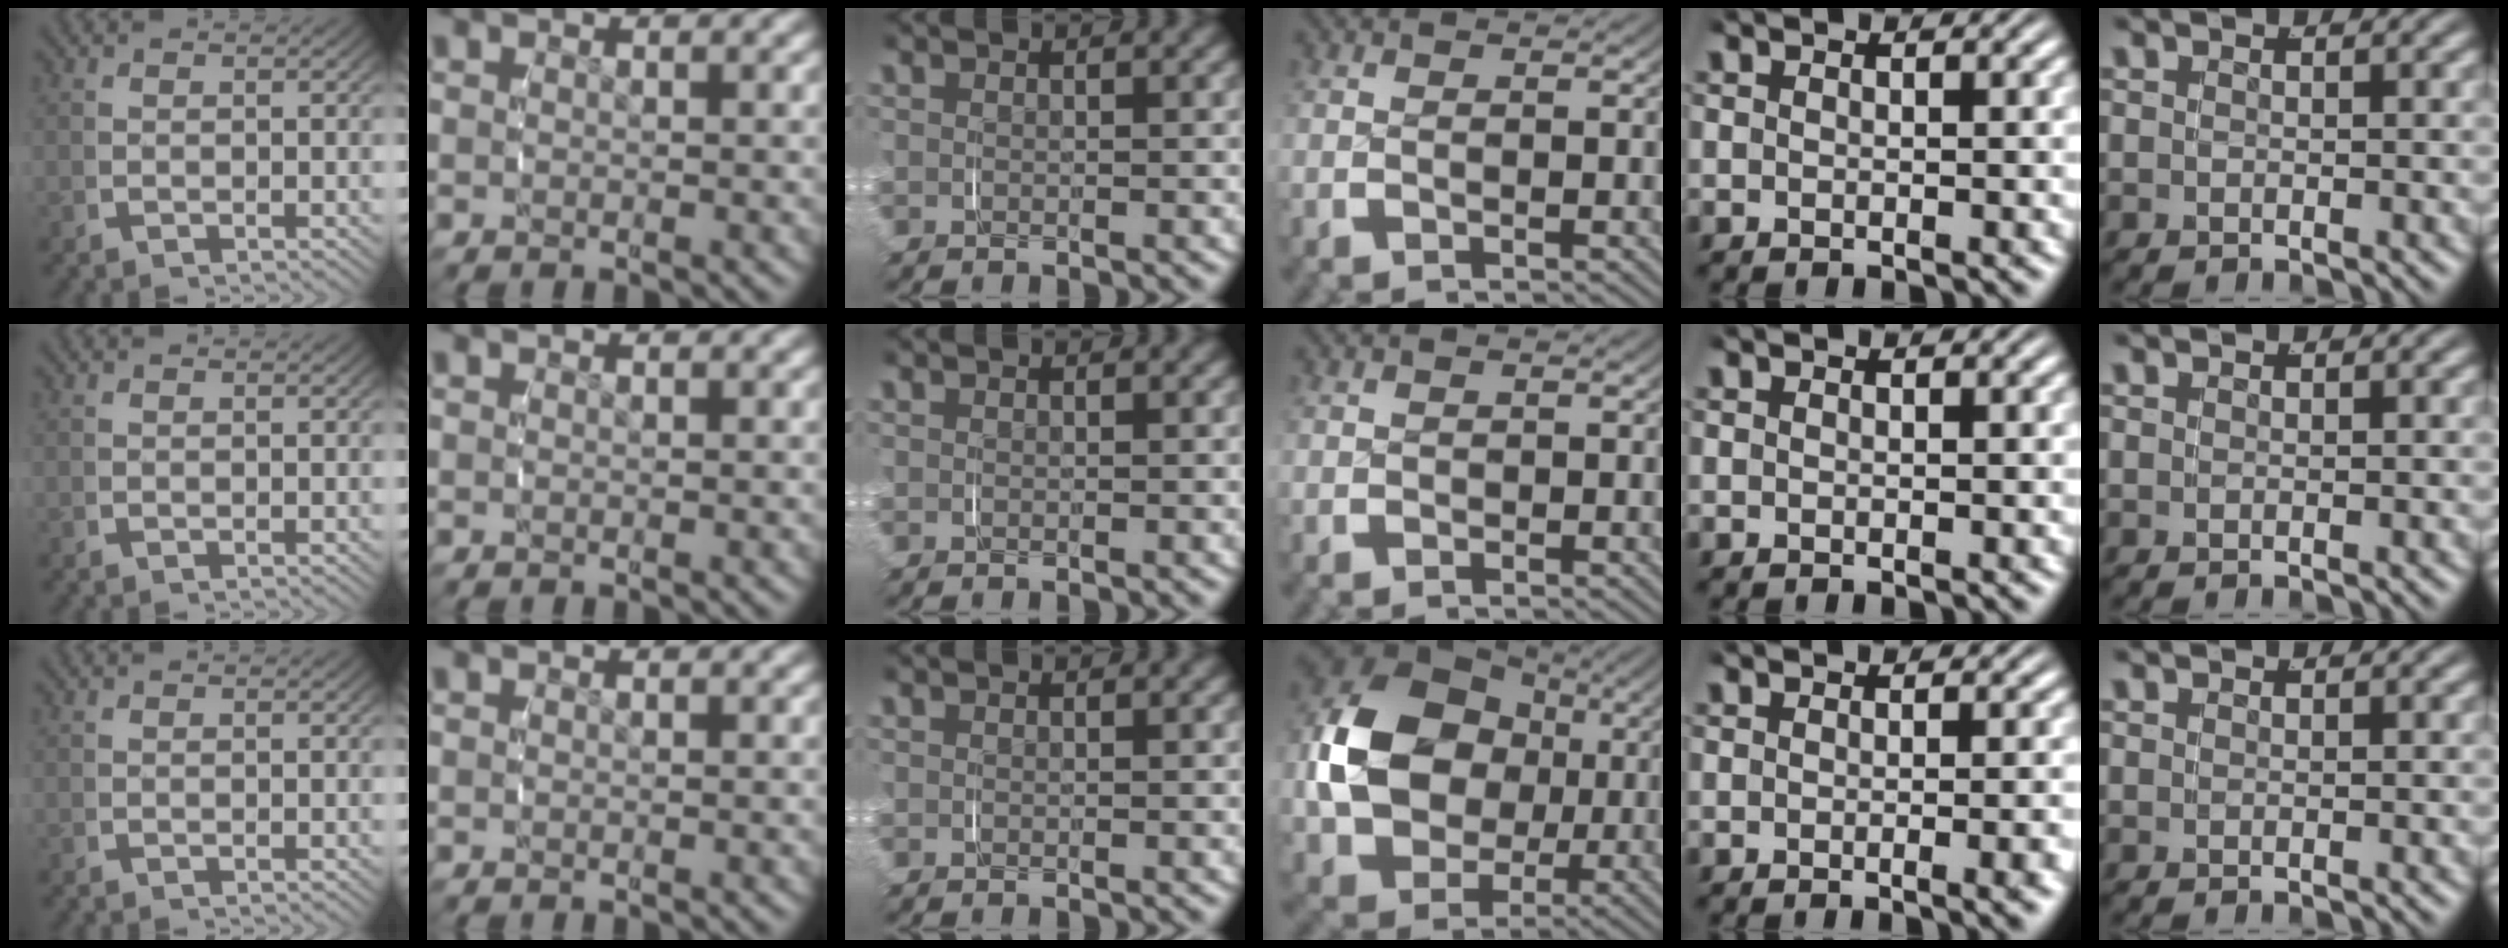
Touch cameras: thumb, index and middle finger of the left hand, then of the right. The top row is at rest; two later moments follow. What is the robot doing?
{"motion": "grasp_and_lifting", "object": "paper"}